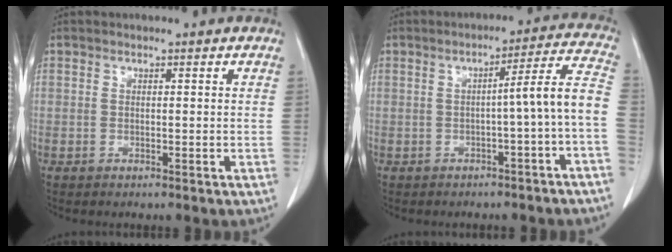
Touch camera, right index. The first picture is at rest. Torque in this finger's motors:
{"motor_torque": [0.92, -0.47, 0.44, 0.07]}